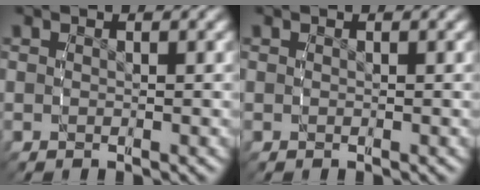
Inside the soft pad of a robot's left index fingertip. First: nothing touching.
{"total": 0.0}